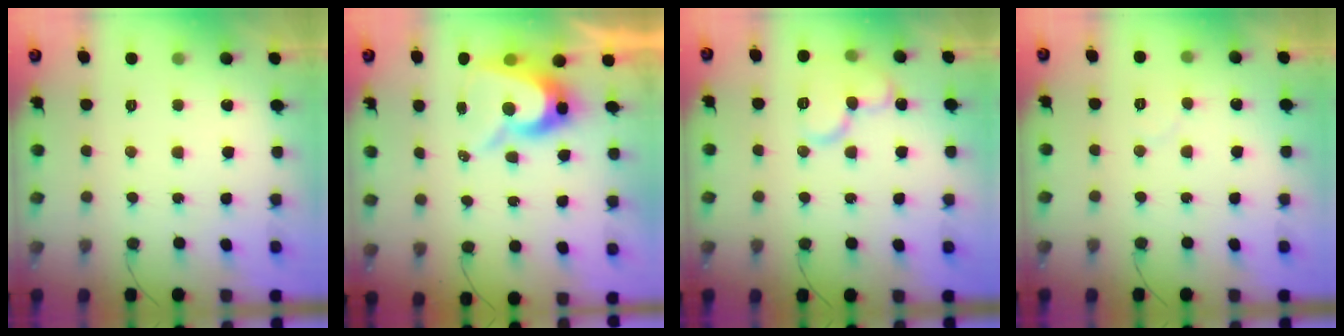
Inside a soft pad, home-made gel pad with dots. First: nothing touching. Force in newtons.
{"total": 9.3, "press": 9.2, "slide": 0.7}
{"total": 11.6, "press": 11.5, "slide": 1.5}
{"total": 3.6, "press": 3.6, "slide": 0.4}